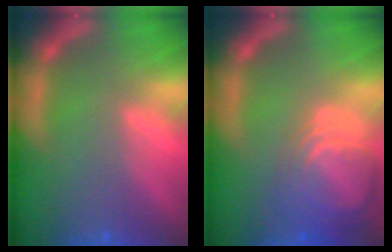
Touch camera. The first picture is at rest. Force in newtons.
{"total": 7.5}